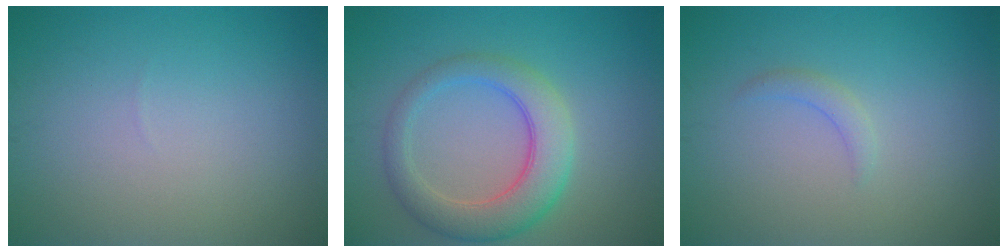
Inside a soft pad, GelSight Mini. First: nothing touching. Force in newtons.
{"total": 5.4, "press": 5.4, "slide": 0.3}
{"total": 1.2, "press": 1.2, "slide": 0.2}